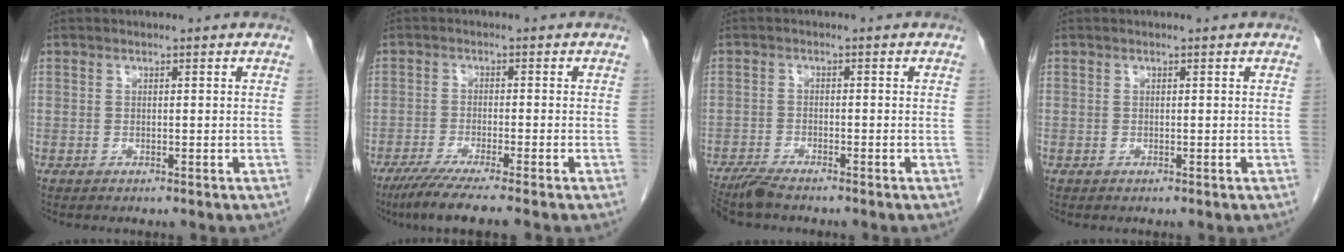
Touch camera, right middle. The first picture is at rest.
{"total": 7.4, "force": [-5.8, -0.7, 4.6], "torque": [-0.069, -0.020, -0.097]}
{"total": 4.5, "force": [-4.0, 0.3, 2.0], "torque": [-0.036, -0.016, -0.074]}
{"total": 0.0}